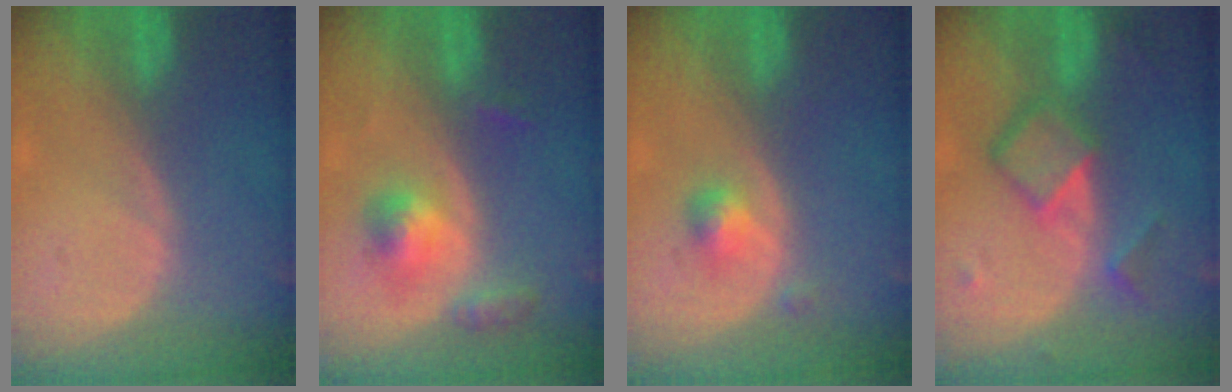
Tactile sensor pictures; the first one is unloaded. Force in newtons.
{"total": 5.1, "press": 4.8, "slide": 1.7}
{"total": 2.4, "press": 2.4, "slide": 0.2}
{"total": 6.9, "press": 6.0, "slide": 3.5}